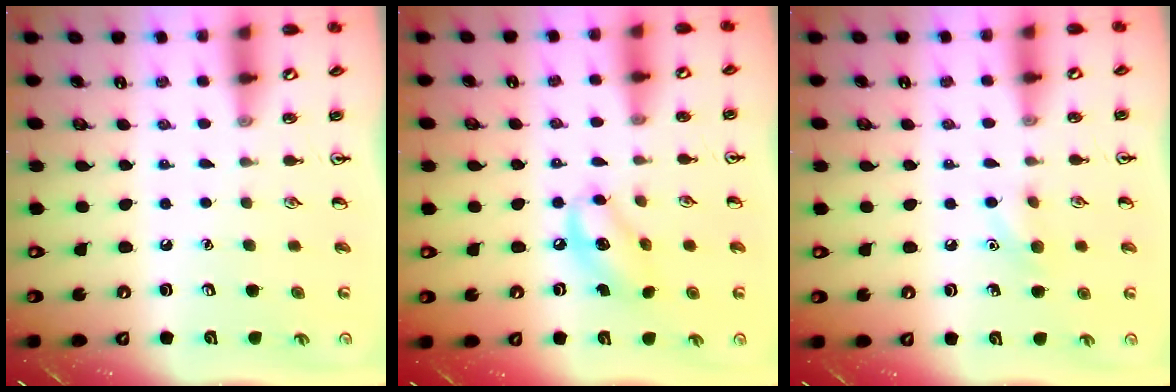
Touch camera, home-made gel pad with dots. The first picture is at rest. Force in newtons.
{"total": 8.1, "press": 8.0, "slide": 1.6}
{"total": 6.3, "press": 6.0, "slide": 1.9}